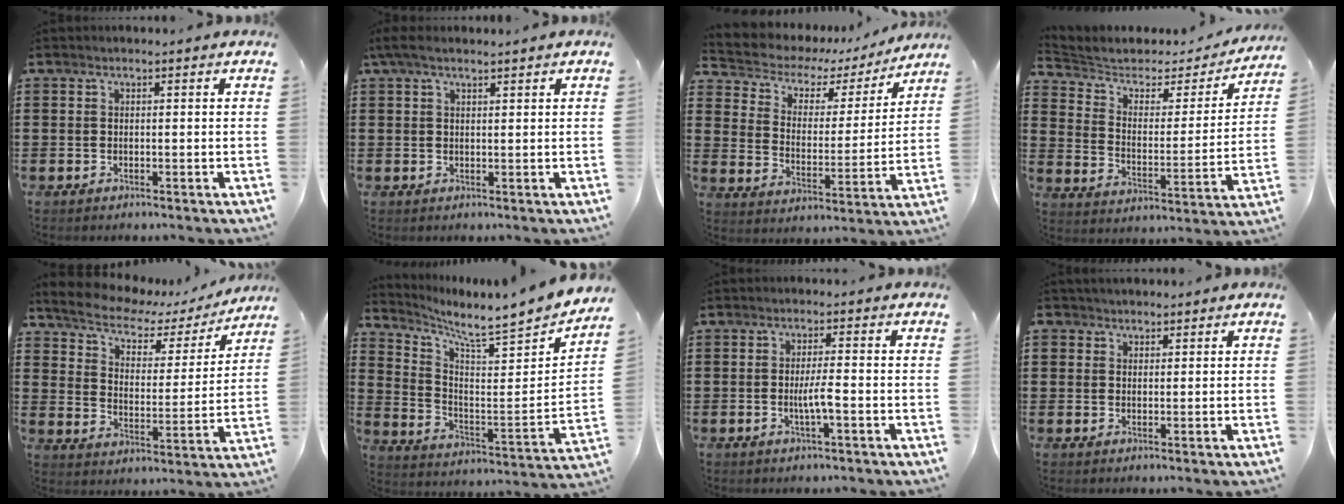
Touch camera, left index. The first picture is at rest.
{"total": 2.5, "force": [1.7, 0.6, 1.8], "torque": [-0.038, 0.004, 0.031]}
{"total": 4.5, "force": [3.5, 2.6, 1.2], "torque": [-0.051, -0.022, 0.051]}
{"total": 3.9, "force": [3.0, 2.3, 1.1], "torque": [-0.046, -0.019, 0.044]}
{"total": 5.1, "force": [4.3, 1.9, 2.0], "torque": [-0.064, -0.027, 0.068]}
{"total": 5.0, "force": [4.7, -0.2, 1.7], "torque": [-0.047, -0.066, 0.065]}
{"total": 3.1, "force": [-0.6, 0.2, 3.1], "torque": [-0.061, -0.003, -0.015]}
{"total": 2.0, "force": [1.4, 1.4, -0.1], "torque": [-0.006, 0.008, 0.027]}